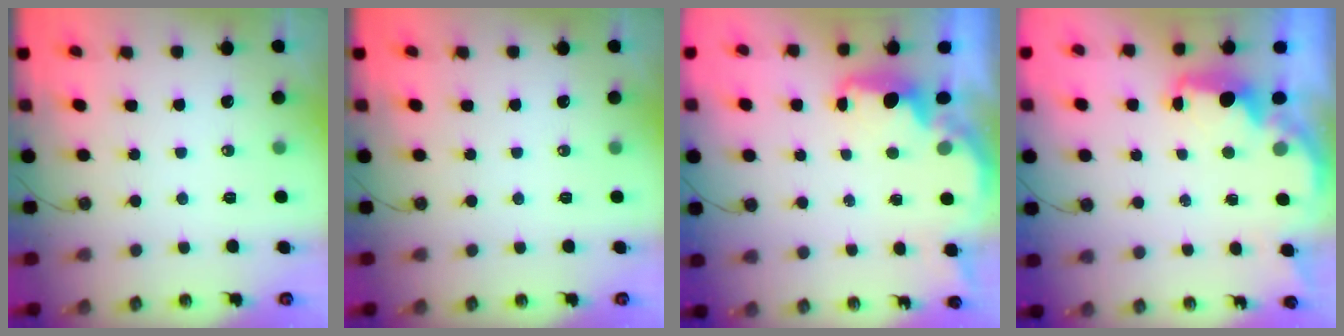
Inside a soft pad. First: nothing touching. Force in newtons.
{"total": 0.0}
{"total": 2.2, "press": 2.0, "slide": 0.7}
{"total": 2.5, "press": 2.3, "slide": 0.7}